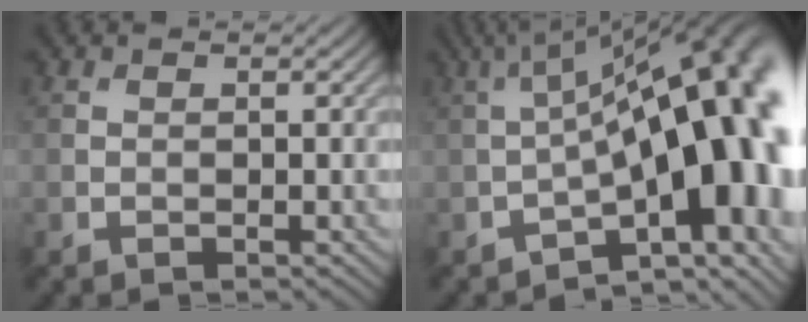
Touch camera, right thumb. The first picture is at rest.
{"total": 19.2, "force": [-3.3, 7.3, 17.4], "torque": [-0.216, 0.006, -0.040]}